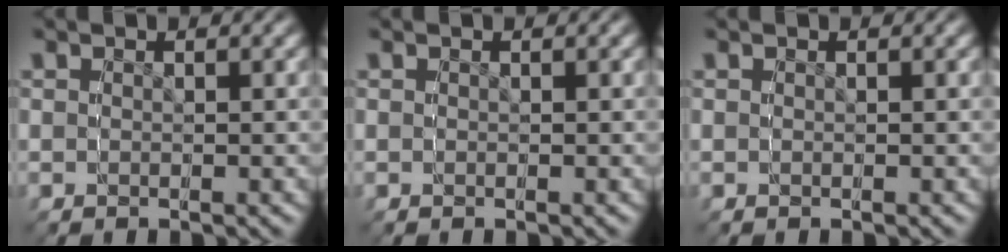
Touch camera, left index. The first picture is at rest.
{"total": 0.0}
{"total": 0.0}